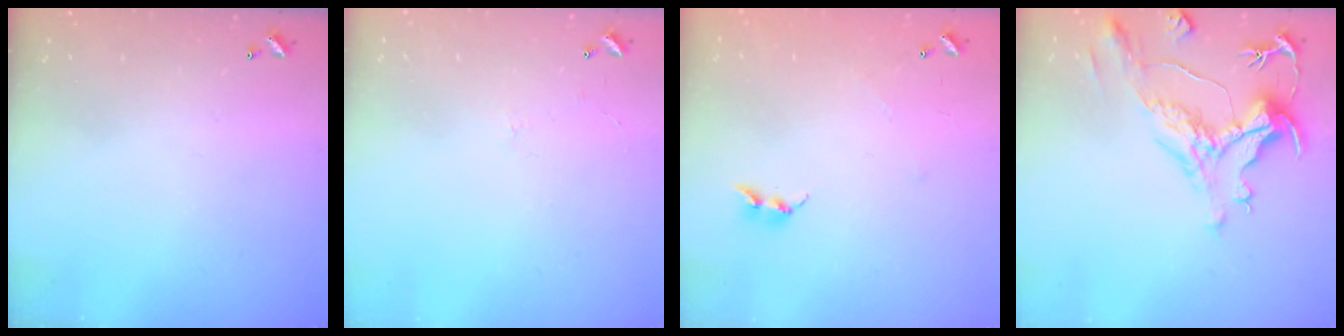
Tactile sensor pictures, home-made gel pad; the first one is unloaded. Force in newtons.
{"total": 1.8, "press": 1.7, "slide": 0.4}
{"total": 5.6, "press": 5.6, "slide": 0.2}
{"total": 1.9, "press": 0.8, "slide": 1.7}